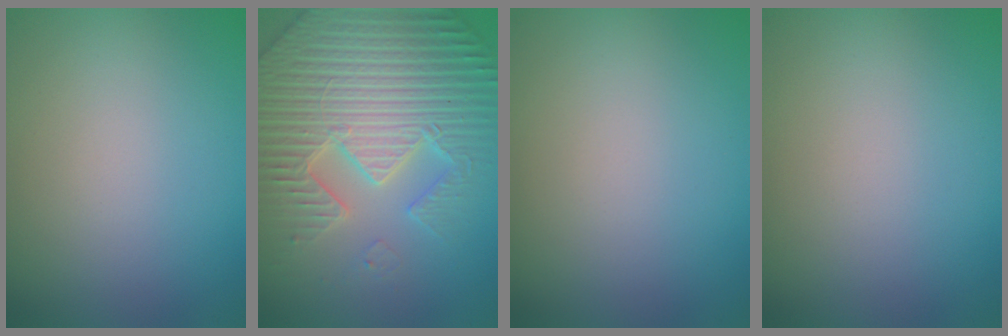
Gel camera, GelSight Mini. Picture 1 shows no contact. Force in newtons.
{"total": 7.7, "press": 7.4, "slide": 1.9}
{"total": 0.0}
{"total": 0.0}